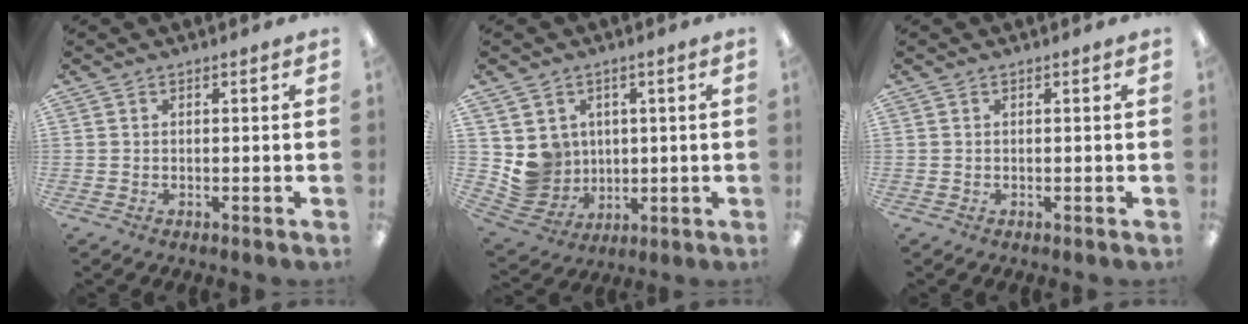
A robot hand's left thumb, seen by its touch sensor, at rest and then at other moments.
{"total": 8.1, "force": [2.4, 7.8, 0.5], "torque": [-0.026, -0.019, 0.057]}
{"total": 0.0}